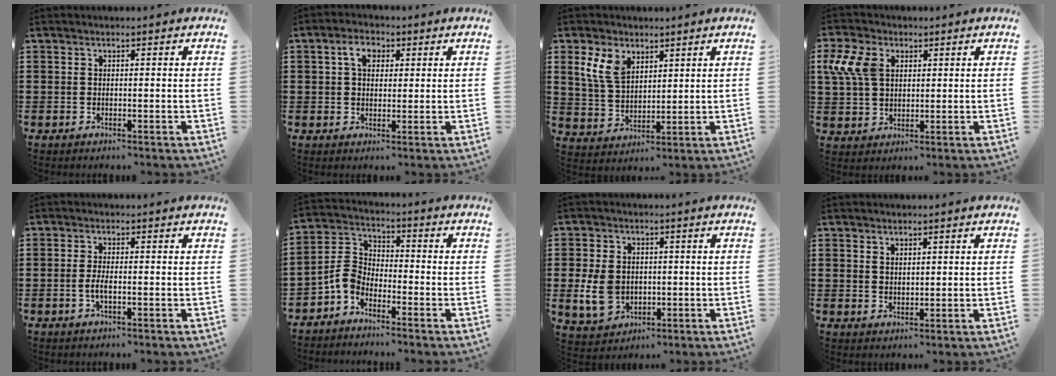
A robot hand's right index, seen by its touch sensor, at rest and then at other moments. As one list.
[{"total": 3.8, "force": [1.2, 2.6, 2.5], "torque": [-0.051, 0.010, 0.017]}, {"total": 6.5, "force": [3.4, 3.9, 3.8], "torque": [-0.106, 0.003, 0.060]}, {"total": 7.0, "force": [2.3, 4.8, 4.6], "torque": [-0.128, 0.009, 0.038]}, {"total": 2.4, "force": [-0.6, 0.7, 2.2], "torque": [-0.046, -0.001, -0.013]}, {"total": 4.5, "force": [-3.1, 2.7, 2.0], "torque": [-0.072, -0.002, -0.070]}, {"total": 7.0, "force": [-0.8, 5.6, 4.2], "torque": [-0.111, 0.005, -0.016]}, {"total": 1.5, "force": [1.4, 0.7, 0.2], "torque": [0.003, -0.003, 0.025]}]